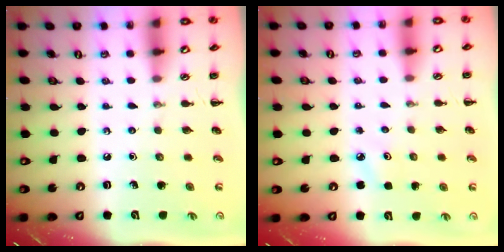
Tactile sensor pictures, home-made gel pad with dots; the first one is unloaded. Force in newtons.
{"total": 3.3, "press": 3.1, "slide": 1.0}